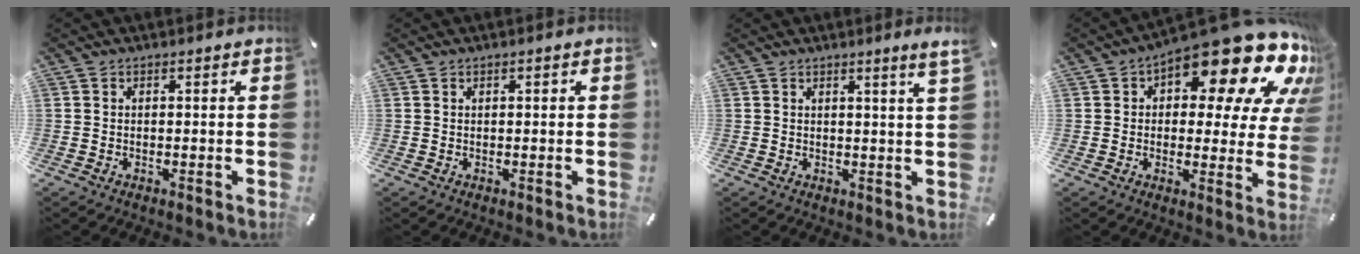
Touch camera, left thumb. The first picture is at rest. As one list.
[{"total": 0.5, "force": [0.1, 0.3, 0.4], "torque": [-0.007, 0.003, 0.001]}, {"total": 3.0, "force": [1.9, -0.3, 2.3], "torque": [-0.036, -0.011, 0.031]}, {"total": 20.7, "force": [13.1, 8.5, 13.6], "torque": [-0.189, -0.093, 0.218]}]